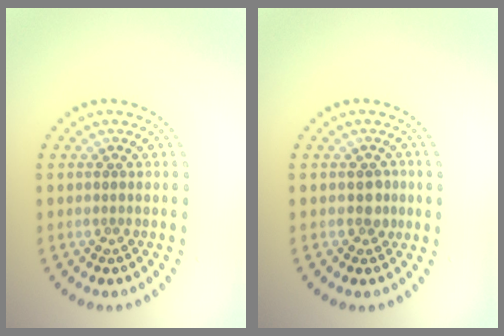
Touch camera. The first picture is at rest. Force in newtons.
{"total": 1.4, "press": 1.3, "slide": 0.4}